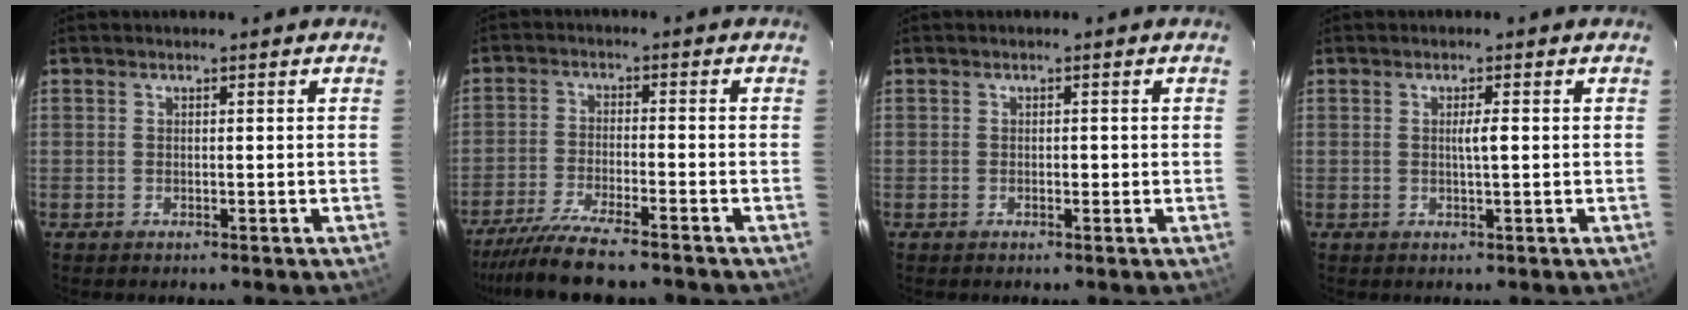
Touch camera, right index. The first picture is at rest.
{"total": 10.1, "force": [-8.6, 0.1, 5.2], "torque": [-0.084, -0.027, -0.141]}
{"total": 0.8, "force": [-0.1, 0.5, 0.6], "torque": [-0.008, 0.002, -0.002]}
{"total": 1.8, "force": [0.1, 0.0, 1.8], "torque": [-0.033, 0.000, 0.002]}